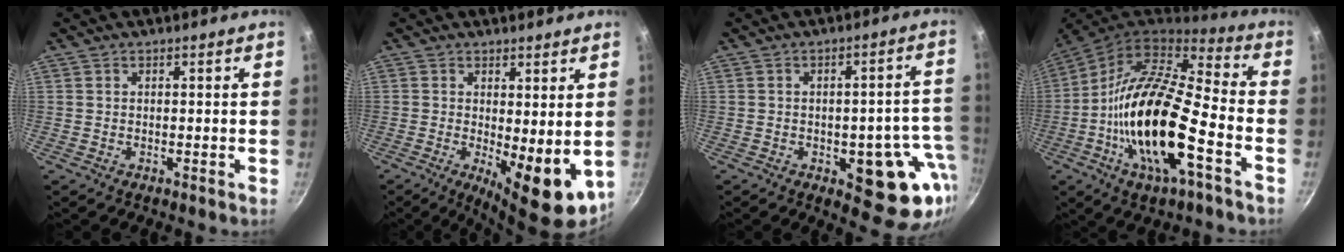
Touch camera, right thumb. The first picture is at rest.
{"total": 9.9, "force": [-0.4, 3.6, 9.2], "torque": [-0.113, -0.015, 0.006]}
{"total": 14.8, "force": [-4.3, 7.2, 12.1], "torque": [-0.079, 0.018, -0.051]}
{"total": 22.8, "force": [-6.5, 8.3, 20.2], "torque": [-0.375, 0.031, -0.137]}